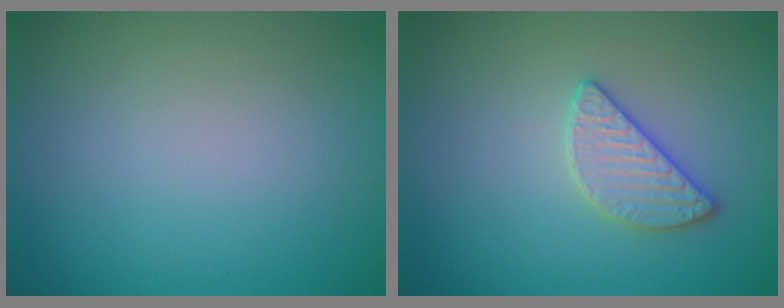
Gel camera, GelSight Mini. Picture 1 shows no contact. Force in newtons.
{"total": 2.6, "press": 2.6, "slide": 0.4}